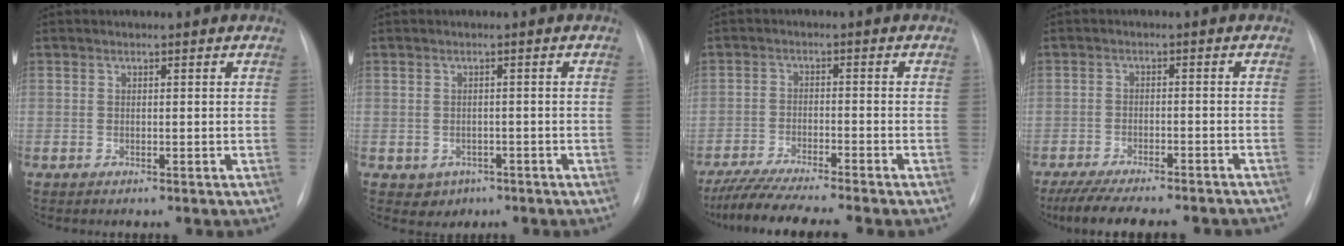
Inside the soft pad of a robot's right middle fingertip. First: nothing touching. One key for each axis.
{"total": 2.4, "fx": -0.9, "fy": 2.2, "fz": 0.5, "tx": -0.005, "ty": 0.006, "tz": -0.004}
{"total": 9.3, "fx": -8.0, "fy": -0.7, "fz": 4.6, "tx": -0.077, "ty": -0.026, "tz": -0.134}
{"total": 16.4, "fx": -14.4, "fy": 3.4, "fz": 7.2, "tx": -0.132, "ty": -0.014, "tz": -0.193}